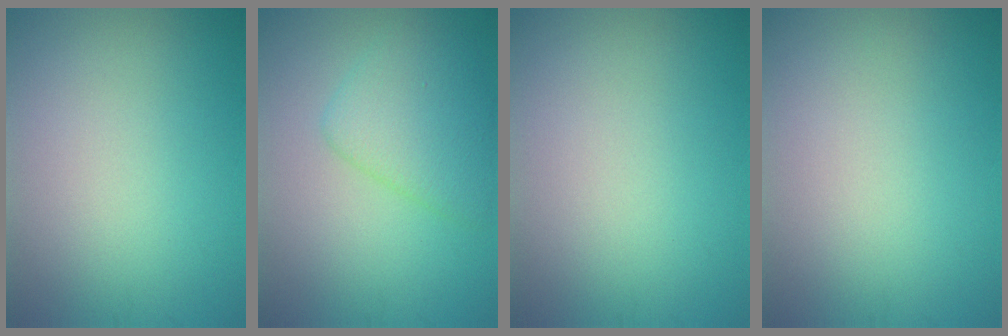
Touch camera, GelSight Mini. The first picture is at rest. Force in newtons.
{"total": 4.2, "press": 4.2, "slide": 0.1}
{"total": 0.0}
{"total": 0.0}